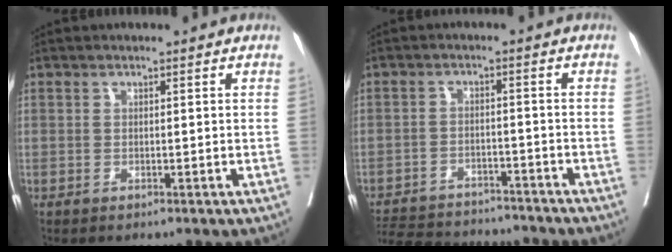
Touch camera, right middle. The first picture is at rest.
{"total": 14.7, "force": [-13.7, 3.5, 4.1], "torque": [-0.085, 0.002, -0.192]}